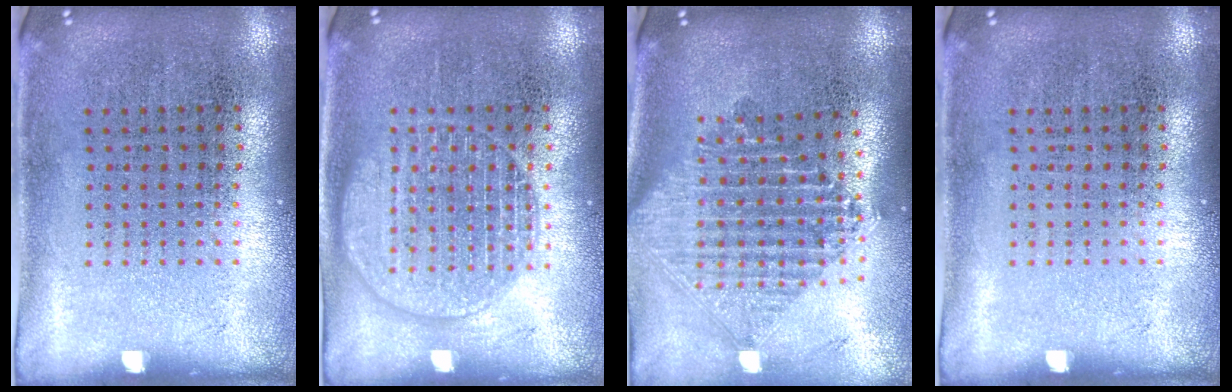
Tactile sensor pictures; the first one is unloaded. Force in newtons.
{"total": 3.0, "press": 2.9, "slide": 0.4}
{"total": 2.2, "press": 1.7, "slide": 1.4}
{"total": 0.0}